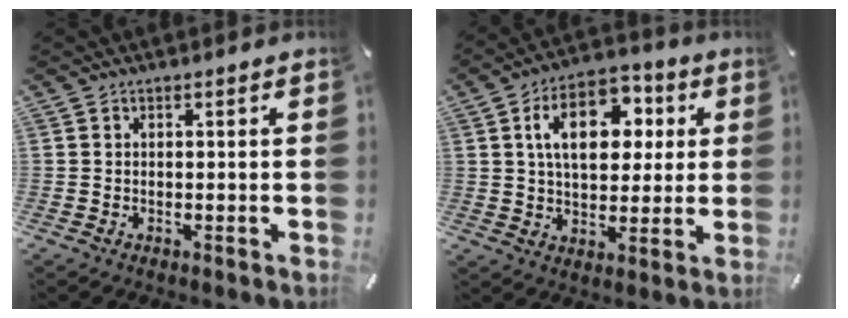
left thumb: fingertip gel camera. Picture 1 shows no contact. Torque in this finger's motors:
{"motor_torque": [1.64, 2.41, 1.41, -1.36, 0.46]}